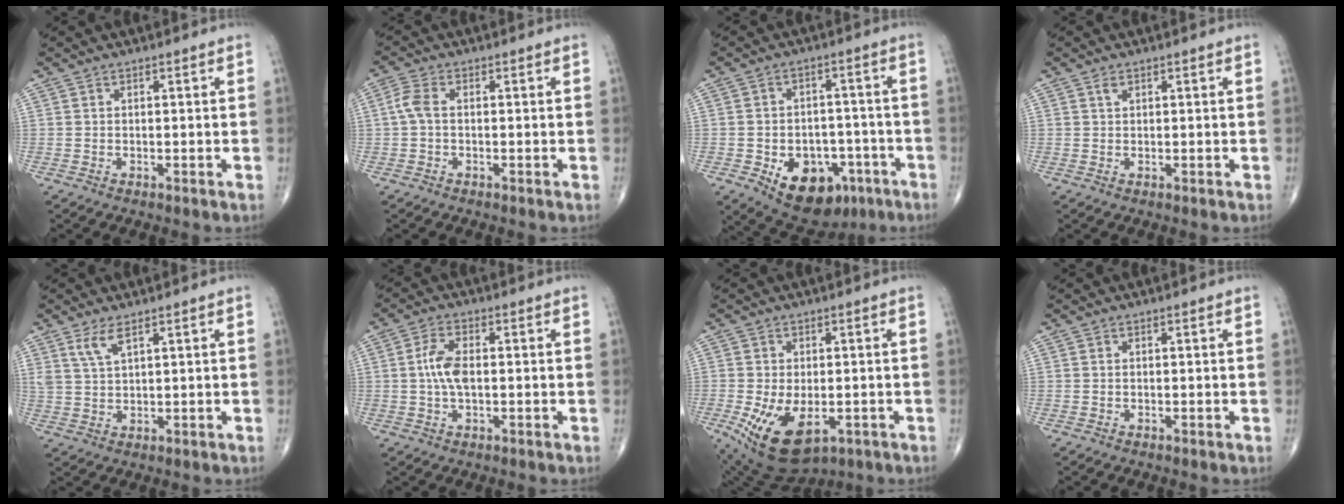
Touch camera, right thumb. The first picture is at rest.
{"total": 3.3, "force": [-0.1, 1.8, 2.7], "torque": [-0.067, 0.008, -0.009]}
{"total": 14.4, "force": [-6.6, 9.5, 8.5], "torque": [-0.091, 0.036, -0.086]}
{"total": 1.0, "force": [0.6, 0.5, 0.5], "torque": [-0.005, 0.001, 0.010]}
{"total": 3.8, "force": [2.4, 1.1, 2.7], "torque": [-0.059, -0.012, 0.055]}
{"total": 5.5, "force": [0.0, 2.6, 4.9], "torque": [-0.107, 0.009, -0.004]}
{"total": 11.8, "force": [-4.1, 6.6, 8.9], "torque": [-0.159, -0.007, -0.050]}
{"total": 0.0}